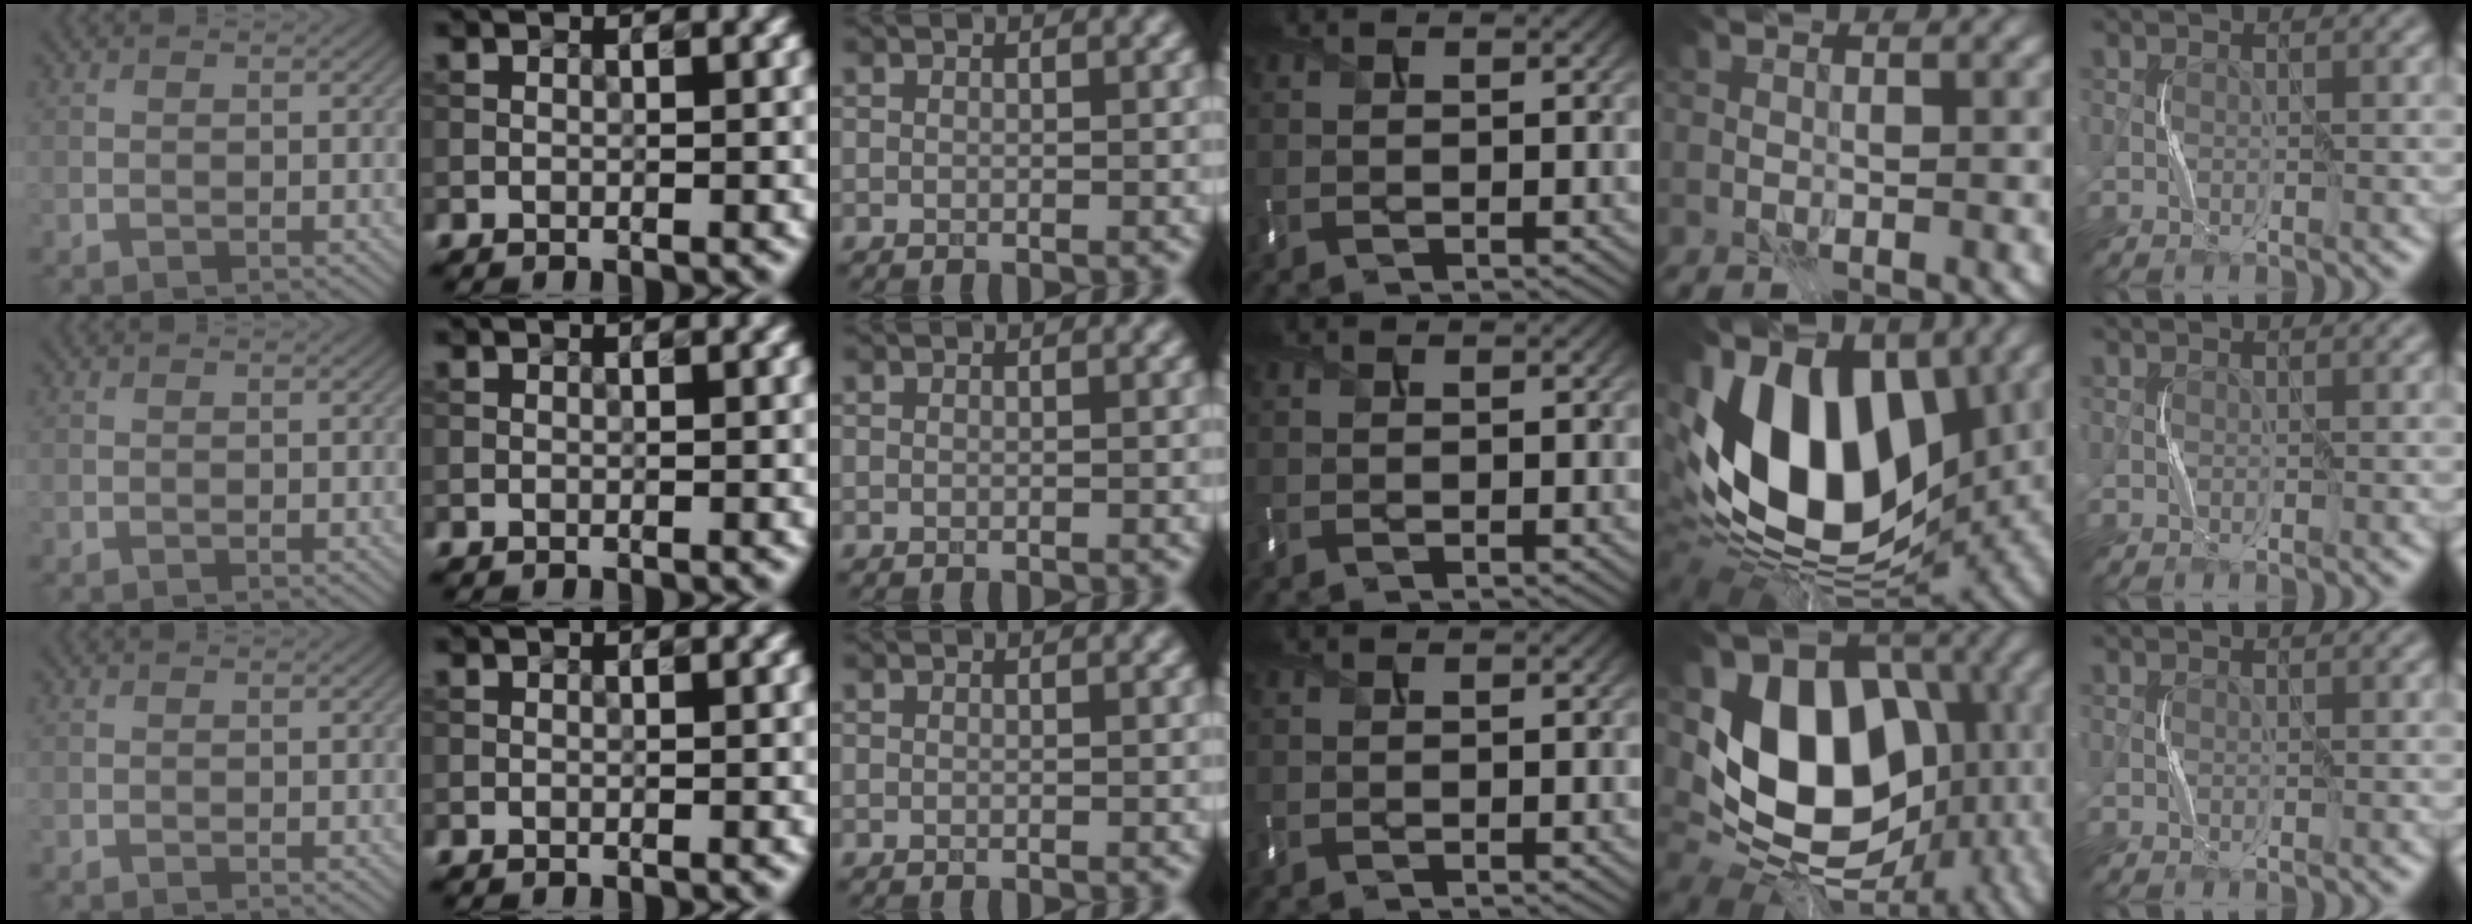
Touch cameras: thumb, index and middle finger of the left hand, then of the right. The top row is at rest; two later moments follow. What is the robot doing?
{"motion": "press", "object": "mouse"}